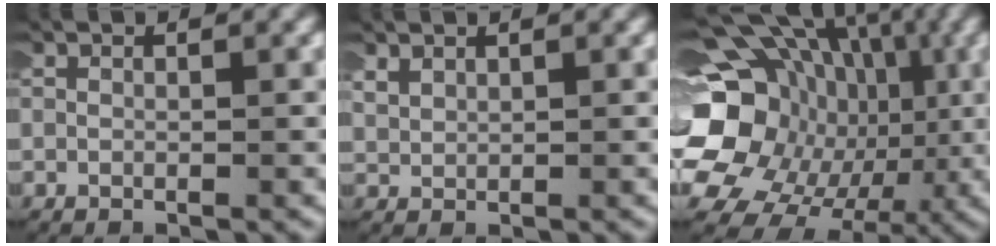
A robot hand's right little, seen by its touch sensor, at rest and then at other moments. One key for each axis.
{"total": 1.4, "fx": 1.0, "fy": 0.6, "fz": 0.7, "tx": -0.023, "ty": -0.004, "tz": 0.026}
{"total": 17.4, "fx": -0.3, "fy": 14.5, "fz": 9.5, "tx": -0.204, "ty": -0.047, "tz": 0.001}